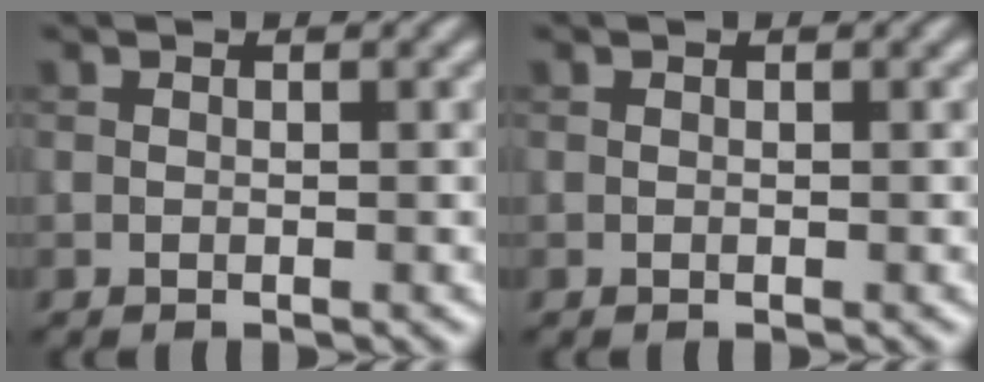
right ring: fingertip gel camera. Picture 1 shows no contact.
{"total": 0.0}